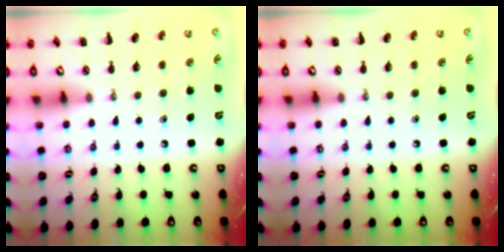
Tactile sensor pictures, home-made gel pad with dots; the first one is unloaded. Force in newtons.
{"total": 0.0}